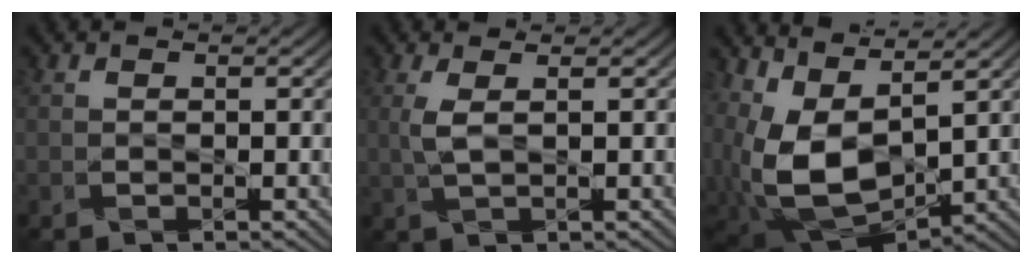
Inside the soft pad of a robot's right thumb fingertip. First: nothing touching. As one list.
[{"total": 2.3, "force": [0.8, 0.4, 2.1], "torque": [-0.058, 0.006, 0.017]}, {"total": 13.7, "force": [1.7, 6.6, 11.9], "torque": [-0.256, -0.002, 0.054]}]